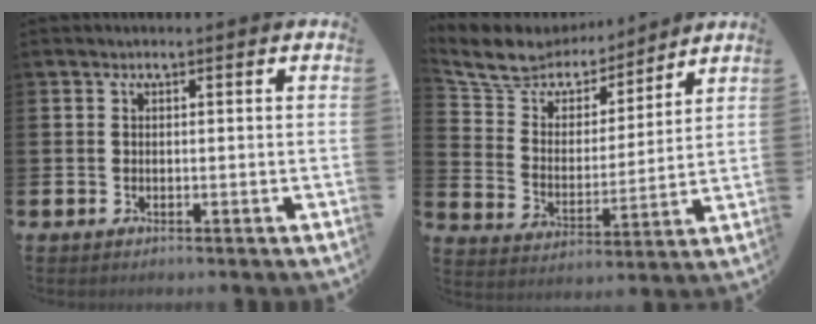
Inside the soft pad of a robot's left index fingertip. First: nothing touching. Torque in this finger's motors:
{"motor_torque": [1.25, -0.89, 0.11, 0.10]}